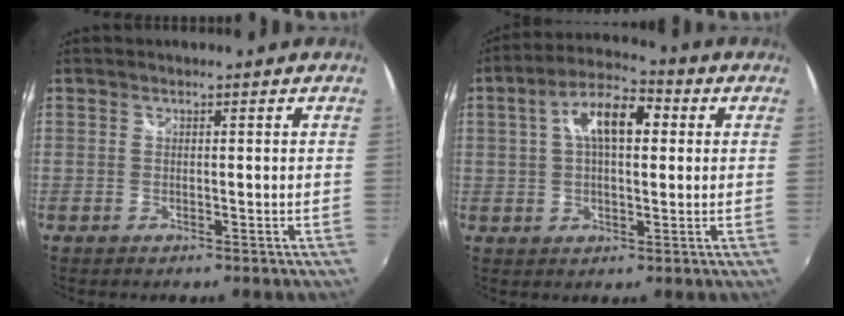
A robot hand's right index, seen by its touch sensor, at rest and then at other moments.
{"total": 10.2, "force": [2.3, 4.7, 8.7], "torque": [-0.156, 0.027, 0.033]}